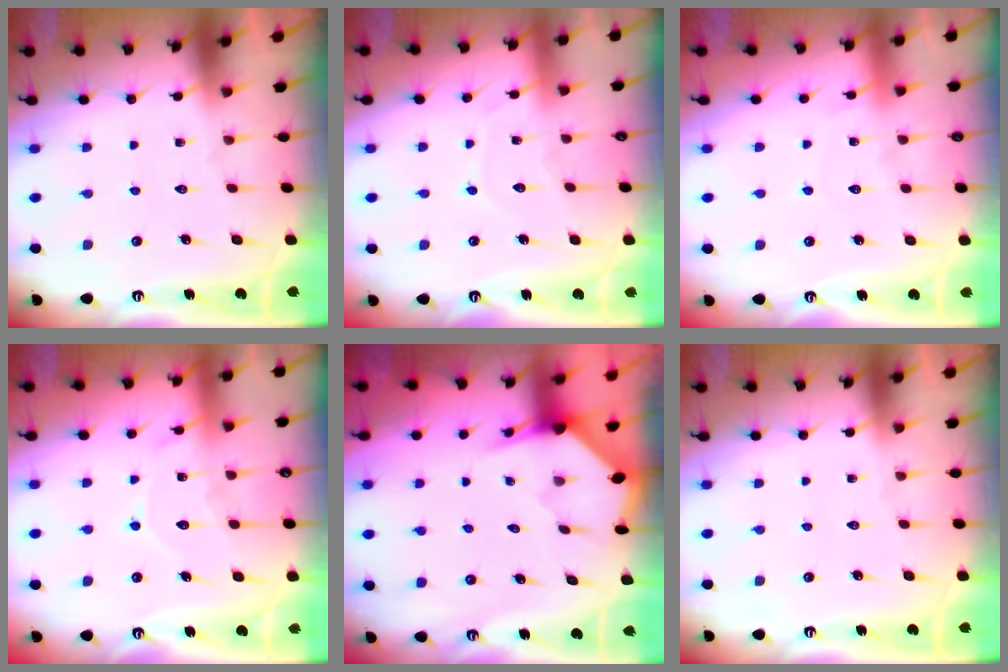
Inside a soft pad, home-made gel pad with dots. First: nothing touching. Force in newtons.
{"total": 6.2, "press": 6.1, "slide": 0.7}
{"total": 5.4, "press": 5.4, "slide": 0.5}
{"total": 10.8, "press": 10.8, "slide": 0.9}
{"total": 3.3, "press": 3.3, "slide": 0.3}
{"total": 0.0}